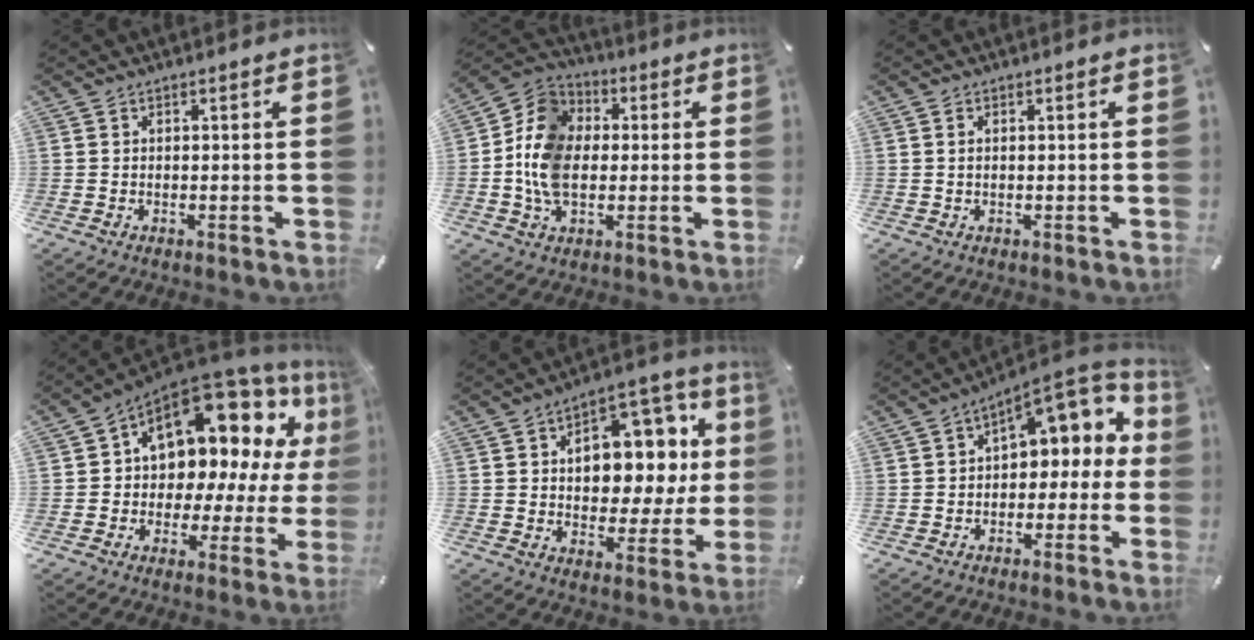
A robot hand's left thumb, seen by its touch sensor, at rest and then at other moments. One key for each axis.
{"total": 12.1, "fx": -1.3, "fy": 9.5, "fz": 7.4, "tx": -0.189, "ty": 0.021, "tz": -0.031}
{"total": 0.9, "fx": 0.1, "fy": 0.5, "fz": 0.7, "tx": -0.016, "ty": 0.002, "tz": 0.001}
{"total": 15.4, "fx": 7.7, "fy": 9.8, "fz": 9.0, "tx": -0.125, "ty": -0.068, "tz": 0.133}
{"total": 13.1, "fx": 3.0, "fy": 9.2, "fz": 8.8, "tx": -0.109, "ty": -0.028, "tz": 0.053}
{"total": 9.1, "fx": 3.6, "fy": 5.4, "fz": 6.3, "tx": -0.079, "ty": -0.027, "tz": 0.061}